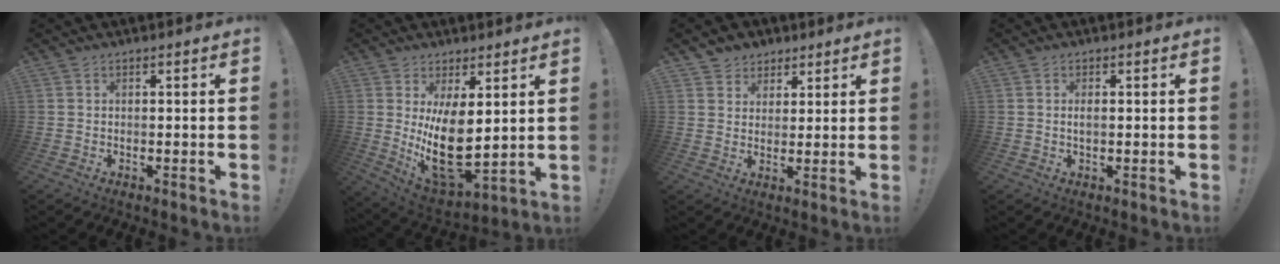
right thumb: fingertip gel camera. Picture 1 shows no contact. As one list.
[{"total": 15.6, "force": [2.6, 7.5, 13.4], "torque": [-0.242, -0.050, 0.057]}, {"total": 5.2, "force": [3.0, 4.2, 0.1], "torque": [0.003, -0.023, 0.059]}, {"total": 1.3, "force": [-0.2, 0.3, 1.2], "torque": [-0.022, 0.001, -0.005]}]